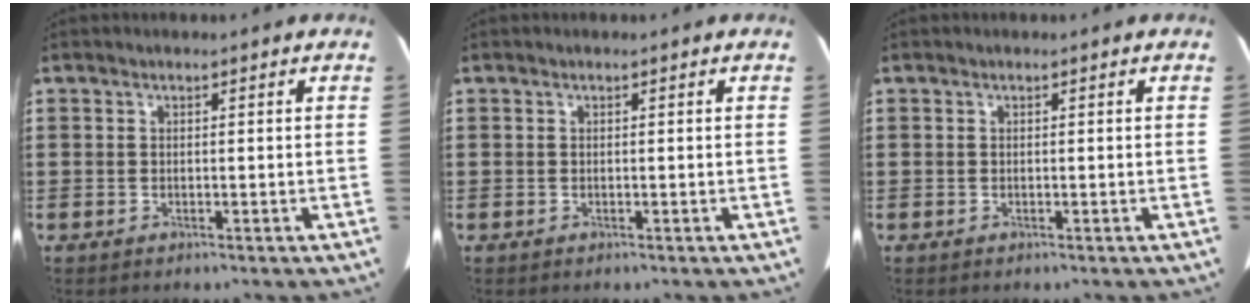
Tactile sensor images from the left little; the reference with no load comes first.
{"total": 0.0}
{"total": 0.0}